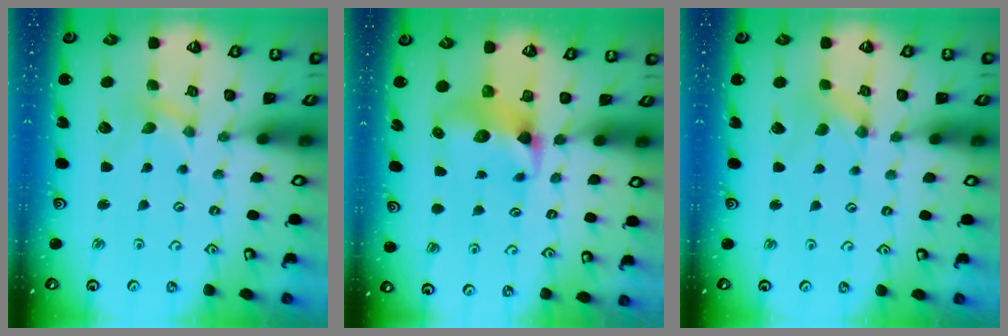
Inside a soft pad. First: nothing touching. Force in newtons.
{"total": 6.7, "press": 6.6, "slide": 0.8}
{"total": 0.0}